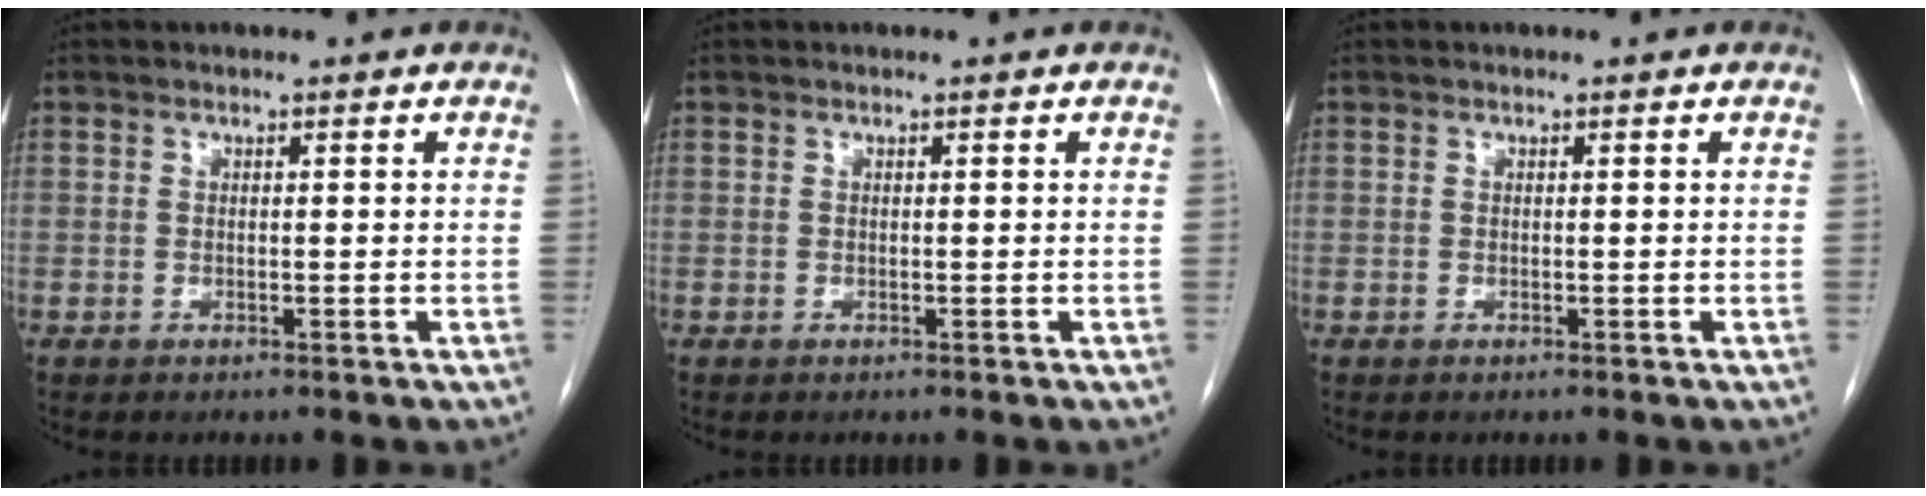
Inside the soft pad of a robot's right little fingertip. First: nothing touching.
{"total": 0.0}
{"total": 0.0}